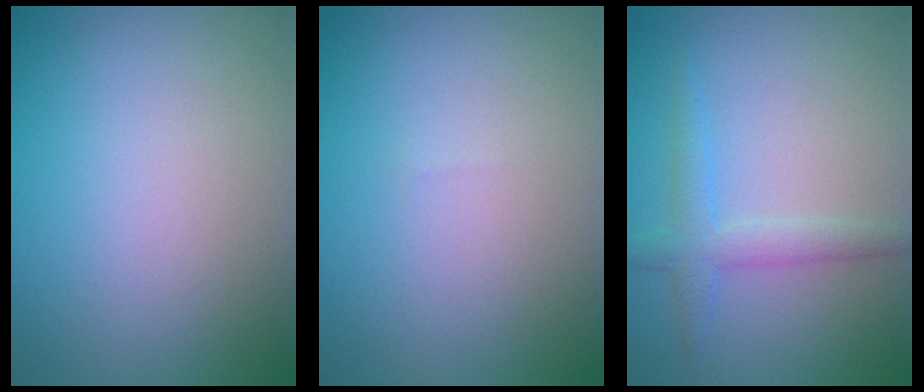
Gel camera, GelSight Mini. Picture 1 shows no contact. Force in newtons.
{"total": 0.0}
{"total": 2.5, "press": 2.5, "slide": 0.1}